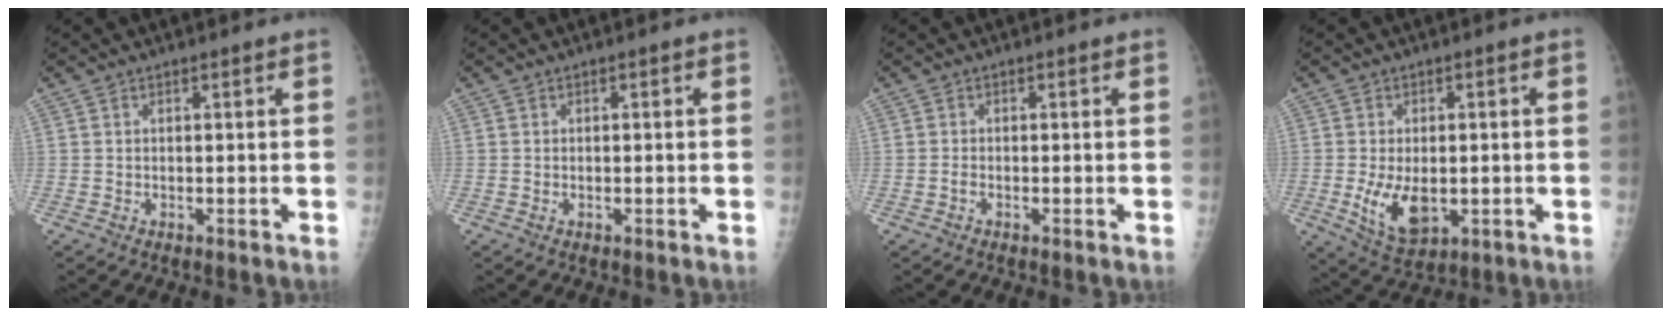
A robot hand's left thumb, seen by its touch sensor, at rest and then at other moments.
{"total": 0.0}
{"total": 0.7, "force": [-0.6, 0.2, 0.2], "torque": [-0.006, 0.001, -0.012]}
{"total": 8.4, "force": [-1.6, 4.9, 6.6], "torque": [-0.107, -0.009, -0.014]}